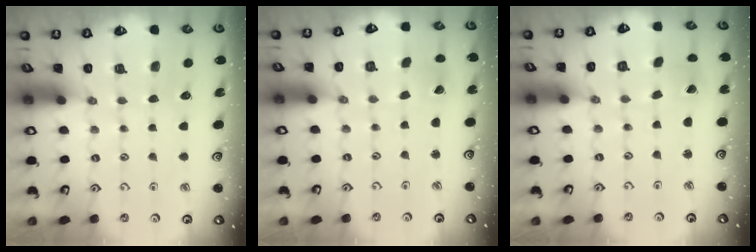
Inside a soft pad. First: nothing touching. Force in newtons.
{"total": 1.0, "press": 1.0, "slide": 0.1}
{"total": 1.0, "press": 1.0, "slide": 0.0}